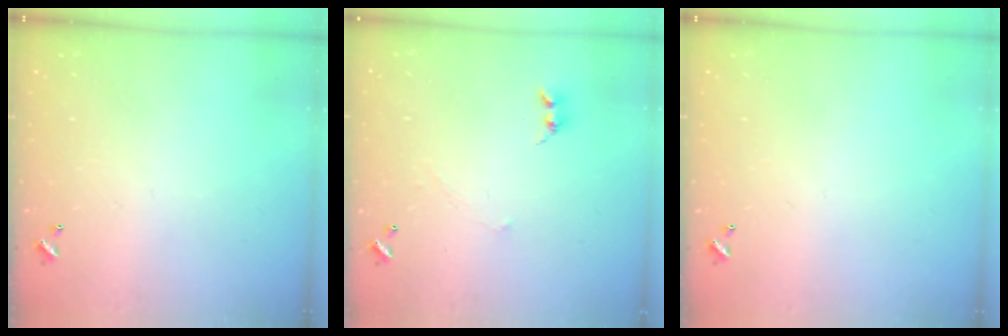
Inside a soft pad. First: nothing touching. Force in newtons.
{"total": 1.7, "press": 1.6, "slide": 0.4}
{"total": 0.0}